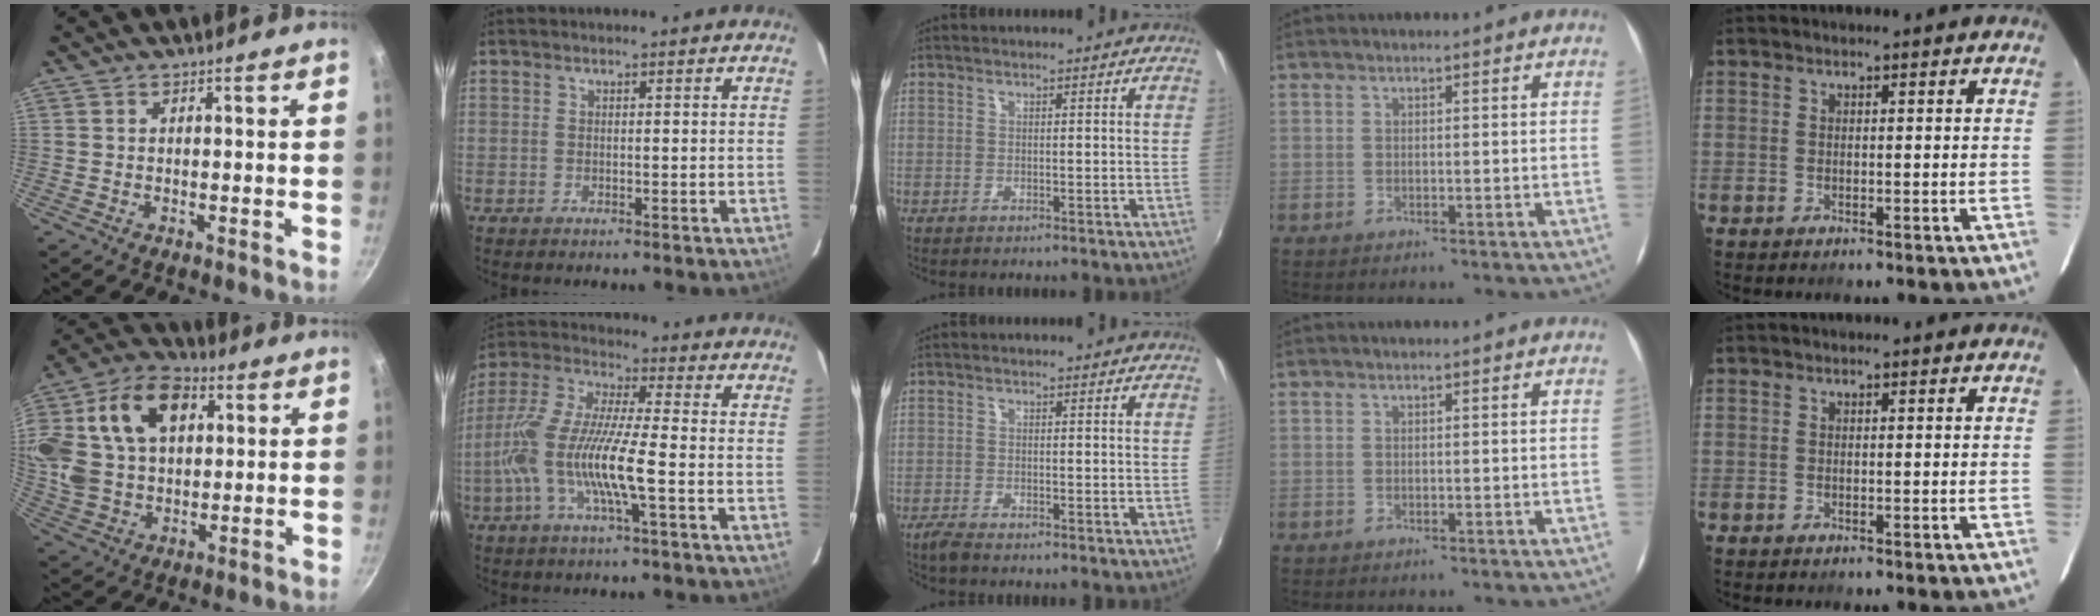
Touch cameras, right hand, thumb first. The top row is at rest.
{"thumb": {"total": 25.5, "force": [7.4, 17.5, 17.0], "torque": [-0.351, 0.023, 0.129]}, "index": {"total": 14.8, "force": [-4.2, 1.6, 14.1], "torque": [-0.285, -0.004, -0.085]}, "middle": {"total": 2.1, "force": [-1.9, 0.1, 0.9], "torque": [-0.027, -0.006, -0.038]}}